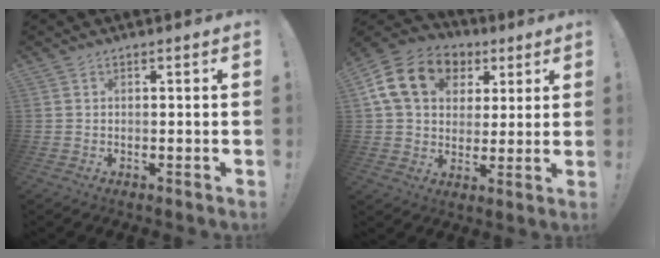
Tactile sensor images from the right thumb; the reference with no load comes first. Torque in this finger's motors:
{"motor_torque": [0.98, 1.57, 0.95, 0.16, 0.09]}